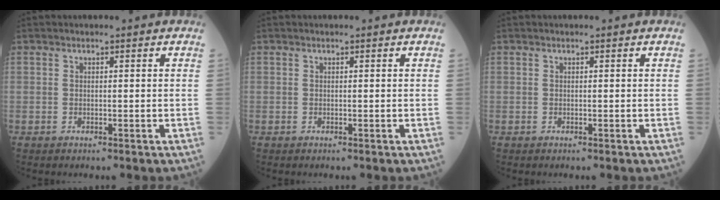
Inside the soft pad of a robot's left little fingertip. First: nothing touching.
{"total": 0.0}
{"total": 0.0}